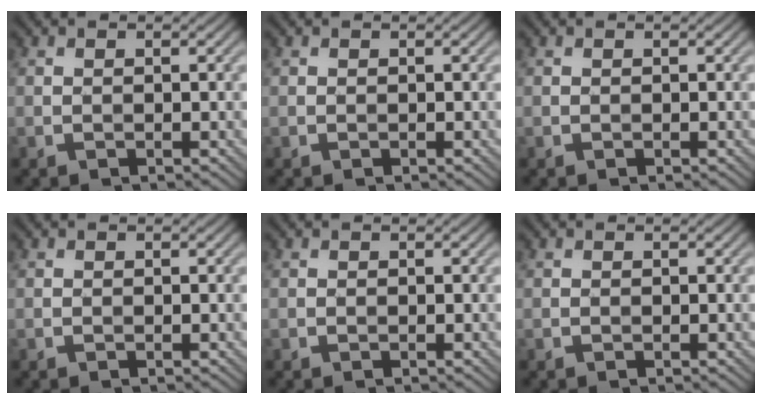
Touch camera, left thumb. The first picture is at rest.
{"total": 0.0}
{"total": 0.0}
{"total": 0.0}
{"total": 0.0}
{"total": 0.0}